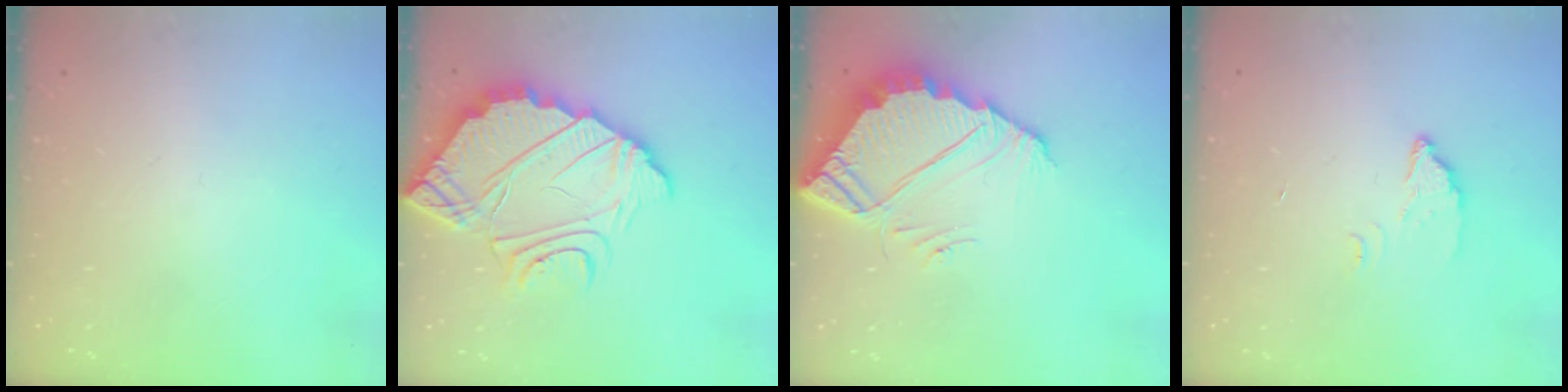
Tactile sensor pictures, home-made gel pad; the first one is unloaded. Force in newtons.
{"total": 12.8, "press": 12.7, "slide": 1.1}
{"total": 6.1, "press": 6.1, "slide": 0.3}
{"total": 2.9, "press": 2.9, "slide": 0.4}